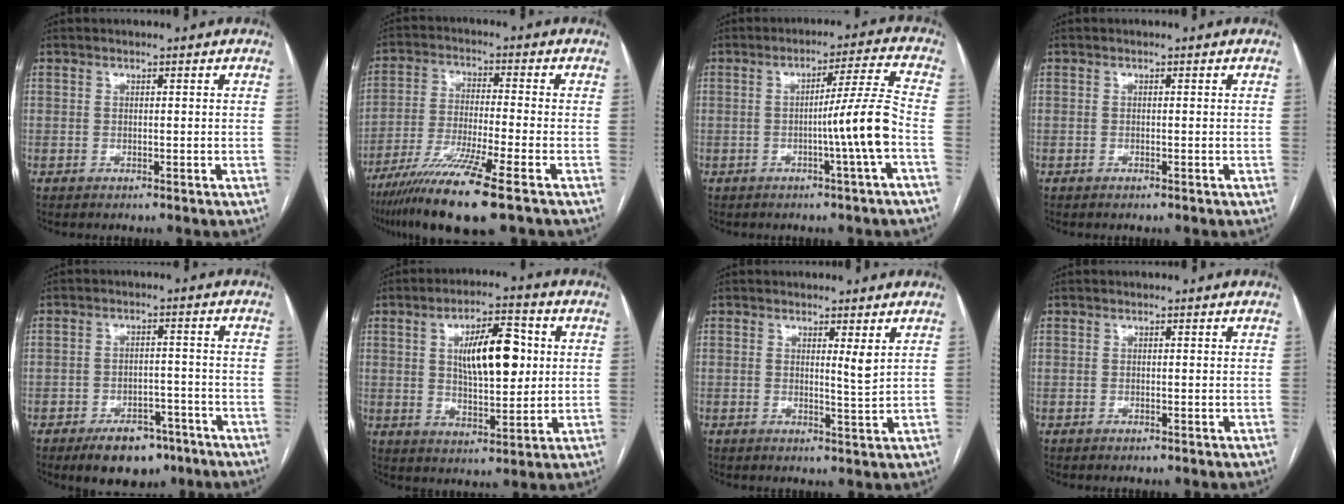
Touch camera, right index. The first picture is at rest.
{"total": 12.9, "force": [-8.4, -0.5, 9.8], "torque": [-0.191, -0.037, -0.149]}
{"total": 8.3, "force": [-2.2, -1.8, 7.8], "torque": [-0.116, 0.005, -0.033]}
{"total": 0.0}
{"total": 8.2, "force": [-5.5, 4.5, 4.0], "torque": [-0.054, 0.009, -0.079]}
{"total": 11.6, "force": [2.4, 4.2, 10.6], "torque": [-0.174, 0.012, 0.043]}
{"total": 2.3, "force": [1.1, -0.1, 2.0], "torque": [-0.032, -0.012, 0.019]}
{"total": 0.0}